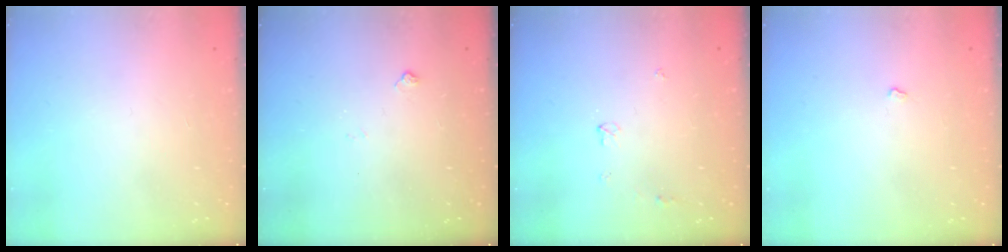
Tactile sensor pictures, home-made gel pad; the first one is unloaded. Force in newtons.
{"total": 2.5, "press": 2.4, "slide": 0.4}
{"total": 3.1, "press": 3.1, "slide": 0.6}
{"total": 1.8, "press": 1.8, "slide": 0.4}